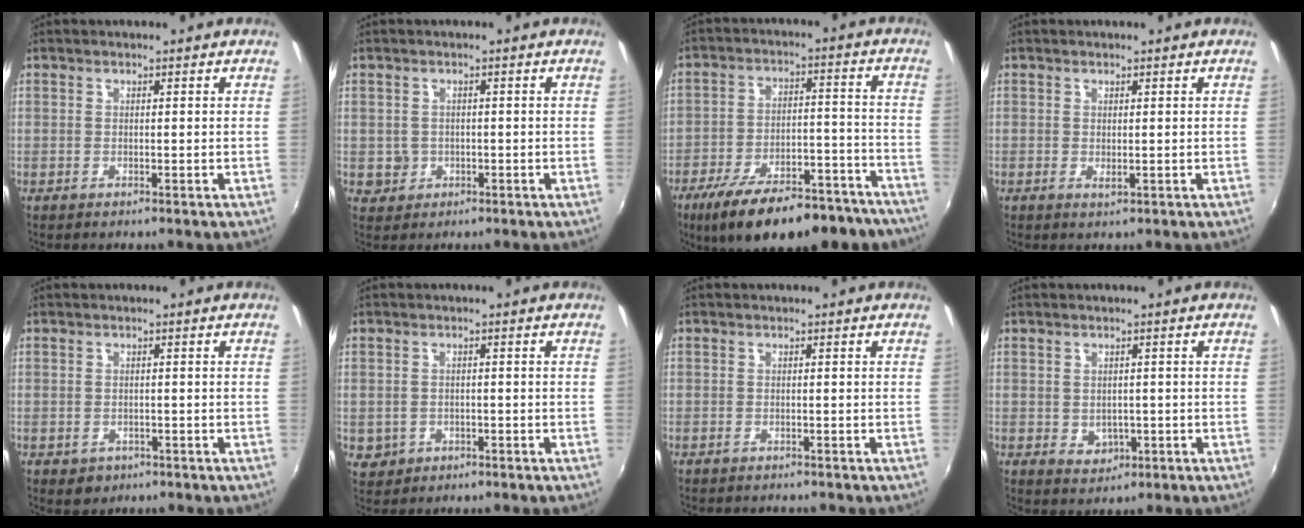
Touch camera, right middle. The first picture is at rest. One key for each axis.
{"total": 3.1, "fx": -0.5, "fy": 3.0, "fz": 0.6, "tx": -0.013, "ty": 0.000, "tz": -0.004}
{"total": 24.3, "fx": -19.1, "fy": 8.2, "fz": 12.6, "tx": -0.212, "ty": -0.013, "tz": -0.256}
{"total": 0.8, "fx": 0.0, "fy": 0.4, "fz": 0.7, "tx": -0.011, "ty": -0.003, "tz": 0.000}
{"total": 2.7, "fx": -1.1, "fy": 2.3, "fz": 1.0, "tx": -0.023, "ty": -0.005, "tz": -0.011}
{"total": 4.6, "fx": -1.0, "fy": 4.2, "fz": 1.7, "tx": -0.051, "ty": 0.001, "tz": -0.003}
{"total": 1.6, "fx": -1.5, "fy": 0.5, "fz": 0.3, "tx": -0.011, "ty": -0.009, "tz": -0.021}
{"total": 3.4, "fx": -0.4, "fy": 3.0, "fz": 1.6, "tx": -0.030, "ty": -0.001, "tz": 0.002}